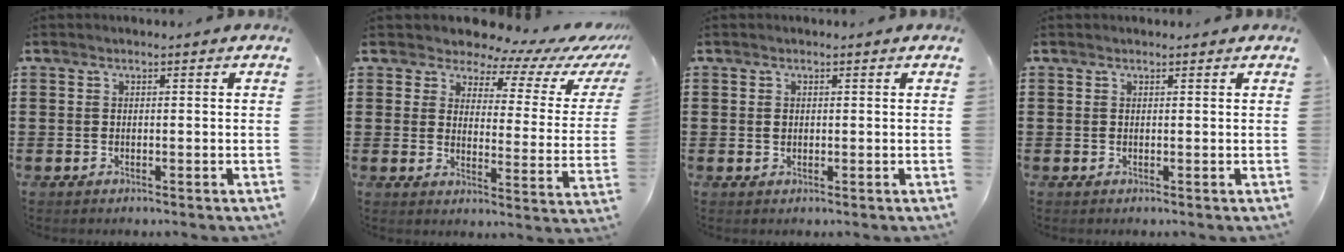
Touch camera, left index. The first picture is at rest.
{"total": 5.9, "force": [5.2, 2.1, 1.7], "torque": [-0.050, -0.040, 0.086]}
{"total": 0.9, "force": [0.2, 0.8, 0.4], "torque": [-0.011, 0.004, 0.003]}
{"total": 0.0}